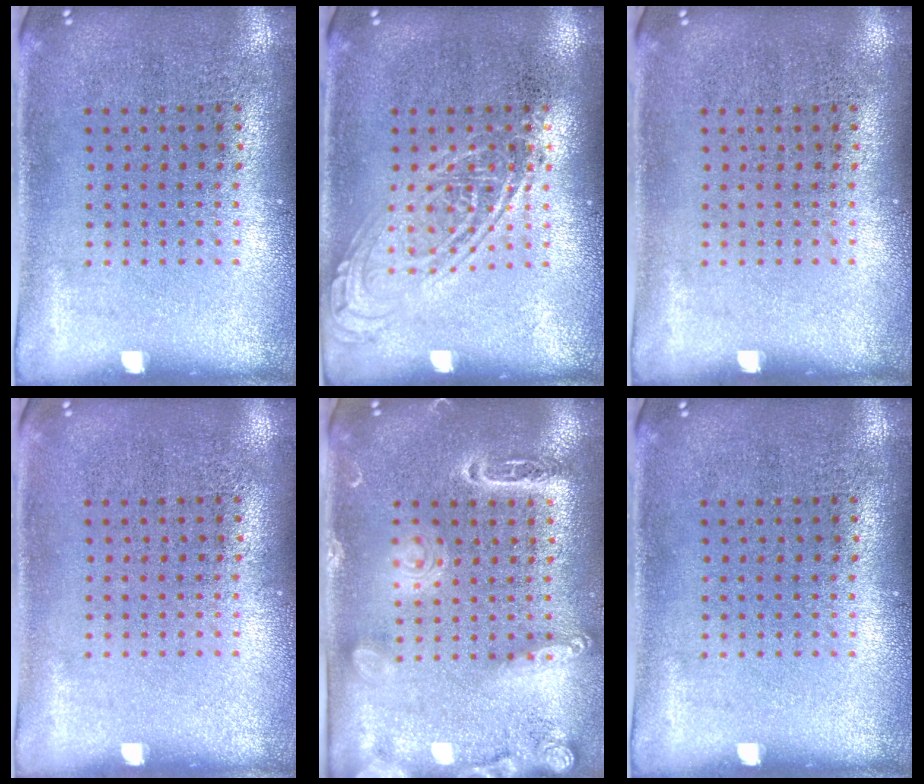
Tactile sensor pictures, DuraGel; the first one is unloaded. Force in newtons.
{"total": 2.4, "press": 2.3, "slide": 0.3}
{"total": 0.0}
{"total": 0.0}
{"total": 2.0, "press": 1.9, "slide": 0.6}
{"total": 0.0}